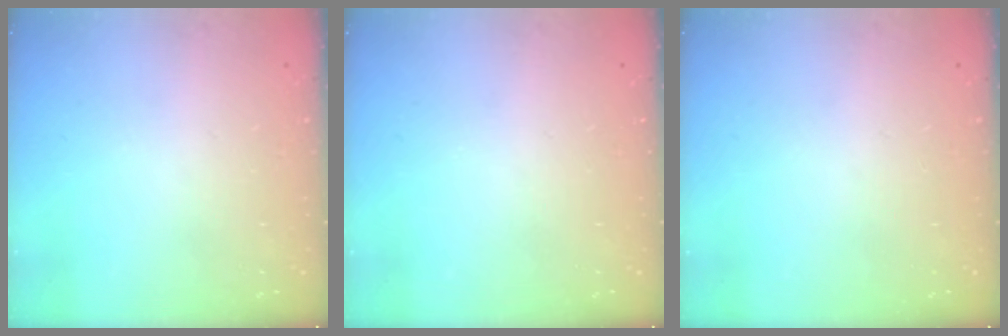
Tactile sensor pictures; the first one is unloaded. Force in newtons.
{"total": 0.0}
{"total": 0.0}